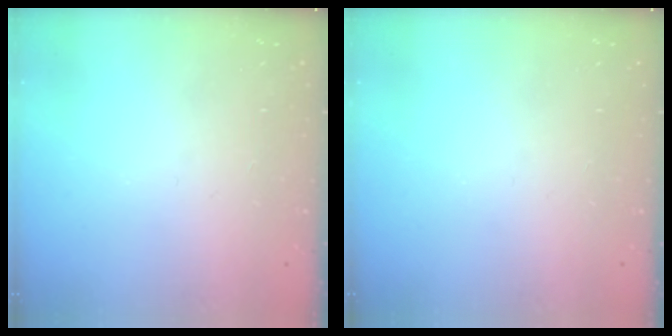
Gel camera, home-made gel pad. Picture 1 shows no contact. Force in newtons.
{"total": 0.0}